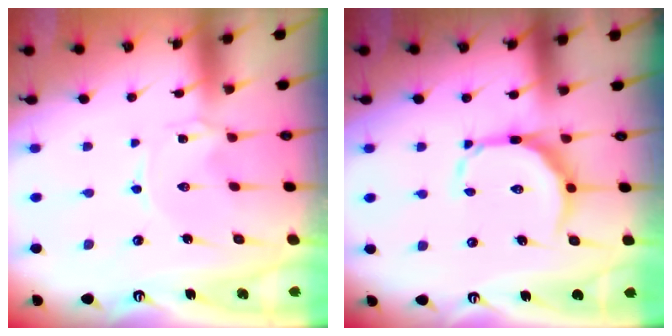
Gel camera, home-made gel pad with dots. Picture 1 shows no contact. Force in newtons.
{"total": 10.4, "press": 10.4, "slide": 0.6}